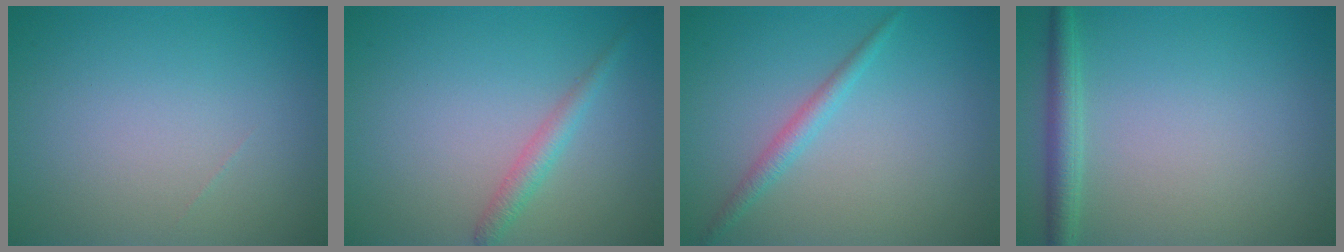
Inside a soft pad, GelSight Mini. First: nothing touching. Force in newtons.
{"total": 1.8, "press": 1.8, "slide": 0.0}
{"total": 1.6, "press": 1.6, "slide": 0.1}
{"total": 2.3, "press": 2.3, "slide": 0.1}